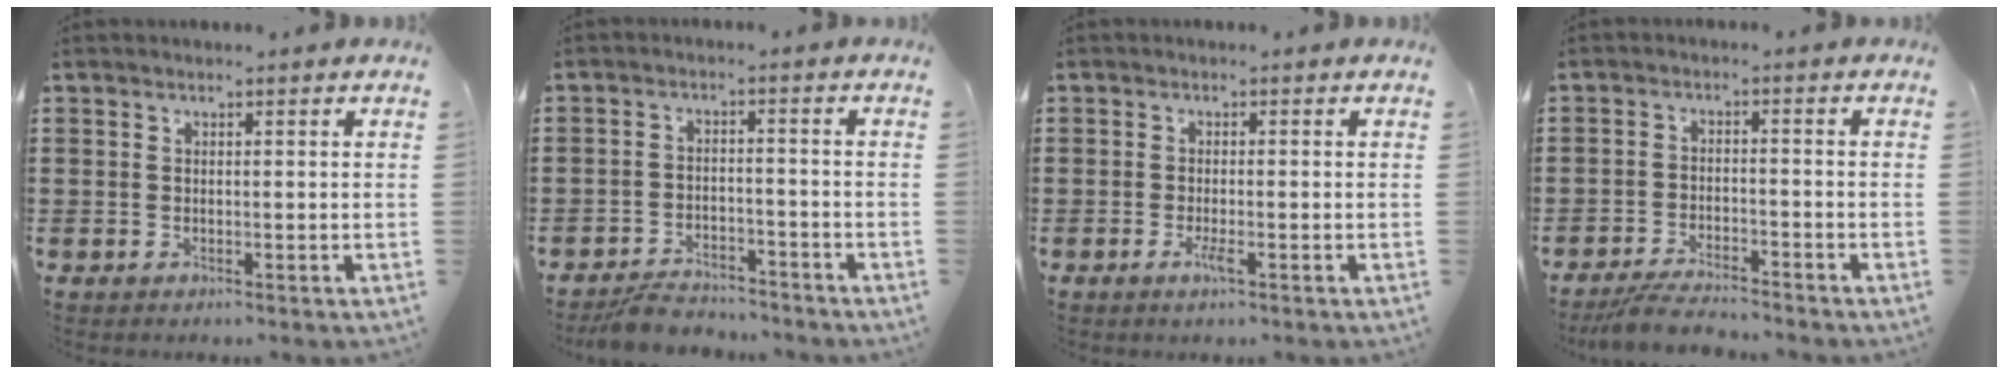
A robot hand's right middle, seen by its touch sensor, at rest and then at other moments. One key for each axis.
{"total": 4.2, "fx": -4.1, "fy": 0.7, "fz": 0.5, "tx": -0.012, "ty": 0.006, "tz": -0.083}
{"total": 1.9, "fx": -0.9, "fy": 0.2, "fz": 1.6, "tx": -0.034, "ty": -0.003, "tz": -0.019}
{"total": 4.2, "fx": -4.0, "fy": 0.2, "fz": 1.2, "tx": -0.029, "ty": -0.003, "tz": -0.080}